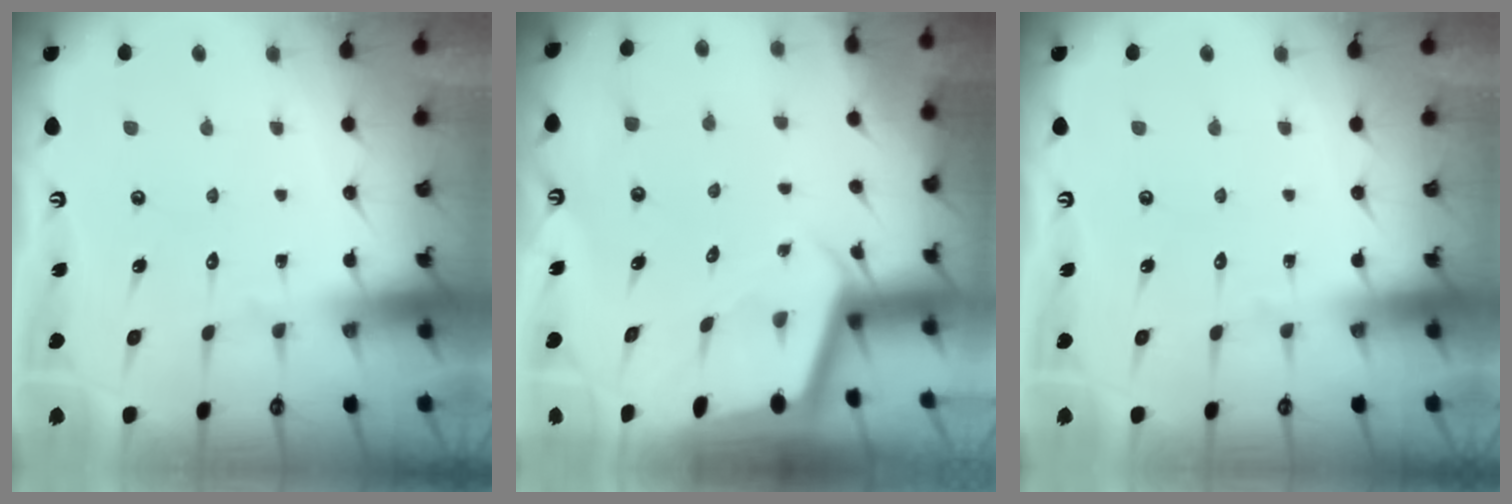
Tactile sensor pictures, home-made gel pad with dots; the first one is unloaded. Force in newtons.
{"total": 1.8, "press": 1.8, "slide": 0.1}
{"total": 0.0}